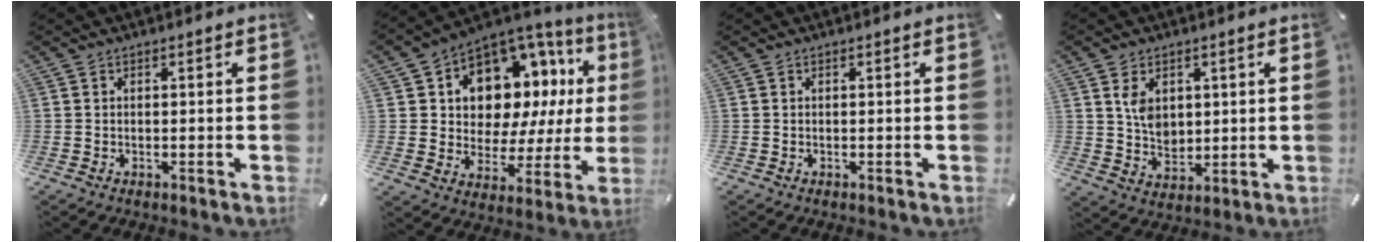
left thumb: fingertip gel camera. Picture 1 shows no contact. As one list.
[{"total": 12.1, "force": [6.4, 8.4, 5.8], "torque": [-0.099, -0.068, 0.114]}, {"total": 0.0}, {"total": 6.4, "force": [2.5, 5.0, 3.1], "torque": [-0.047, -0.004, 0.044]}]